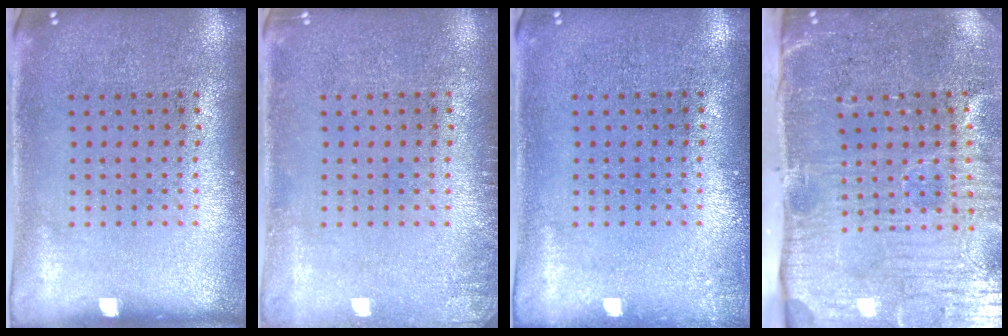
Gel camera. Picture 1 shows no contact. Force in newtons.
{"total": 1.1, "press": 1.1, "slide": 0.2}
{"total": 0.7, "press": 0.7, "slide": 0.2}
{"total": 5.2, "press": 4.3, "slide": 2.9}